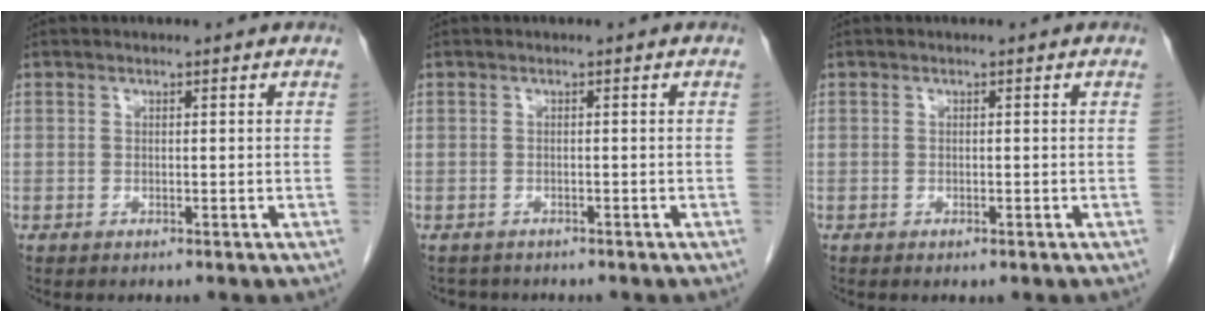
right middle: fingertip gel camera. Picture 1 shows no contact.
{"total": 2.2, "force": [-2.0, 1.0, 0.1], "torque": [-0.009, -0.003, -0.027]}
{"total": 0.5, "force": [-0.3, 0.2, 0.4], "torque": [-0.008, -0.002, 0.000]}